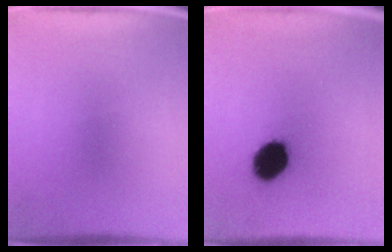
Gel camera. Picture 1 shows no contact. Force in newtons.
{"total": 10.9}